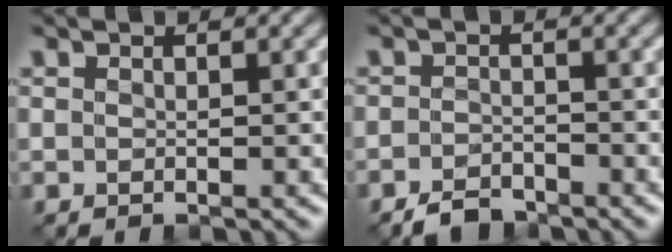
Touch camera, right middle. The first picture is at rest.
{"total": 2.4, "force": [-2.0, 0.9, 0.8], "torque": [-0.014, 0.002, -0.039]}